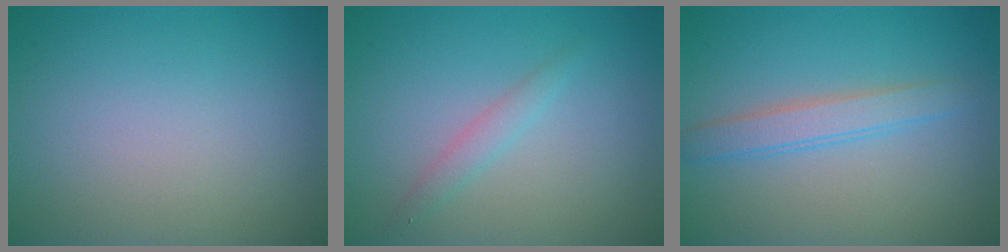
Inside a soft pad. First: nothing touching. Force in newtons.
{"total": 1.4, "press": 1.4, "slide": 0.0}
{"total": 2.5, "press": 2.5, "slide": 0.0}